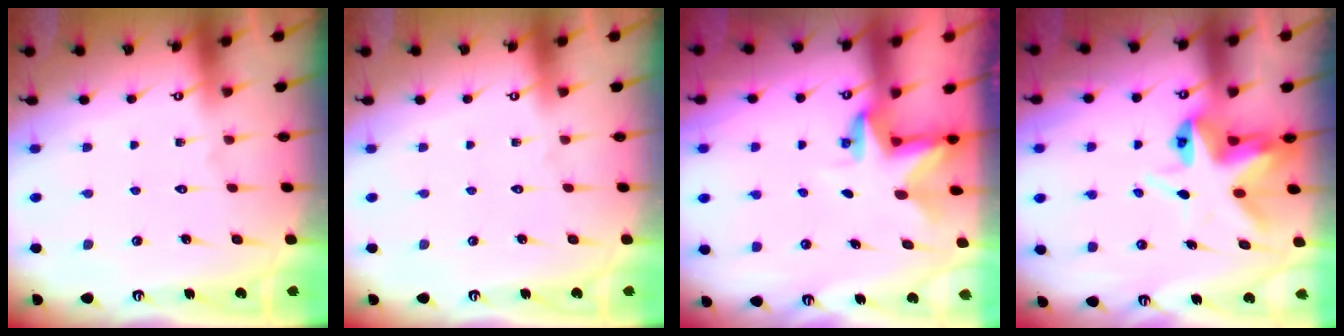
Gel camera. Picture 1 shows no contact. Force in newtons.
{"total": 0.0}
{"total": 2.9, "press": 2.9, "slide": 0.2}
{"total": 7.5, "press": 7.5, "slide": 0.4}